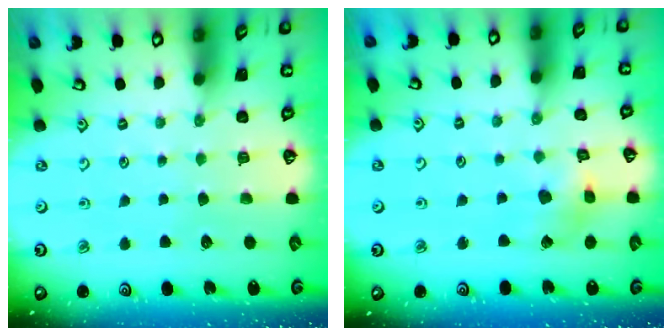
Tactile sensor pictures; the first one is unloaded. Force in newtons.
{"total": 6.3, "press": 6.3, "slide": 0.7}